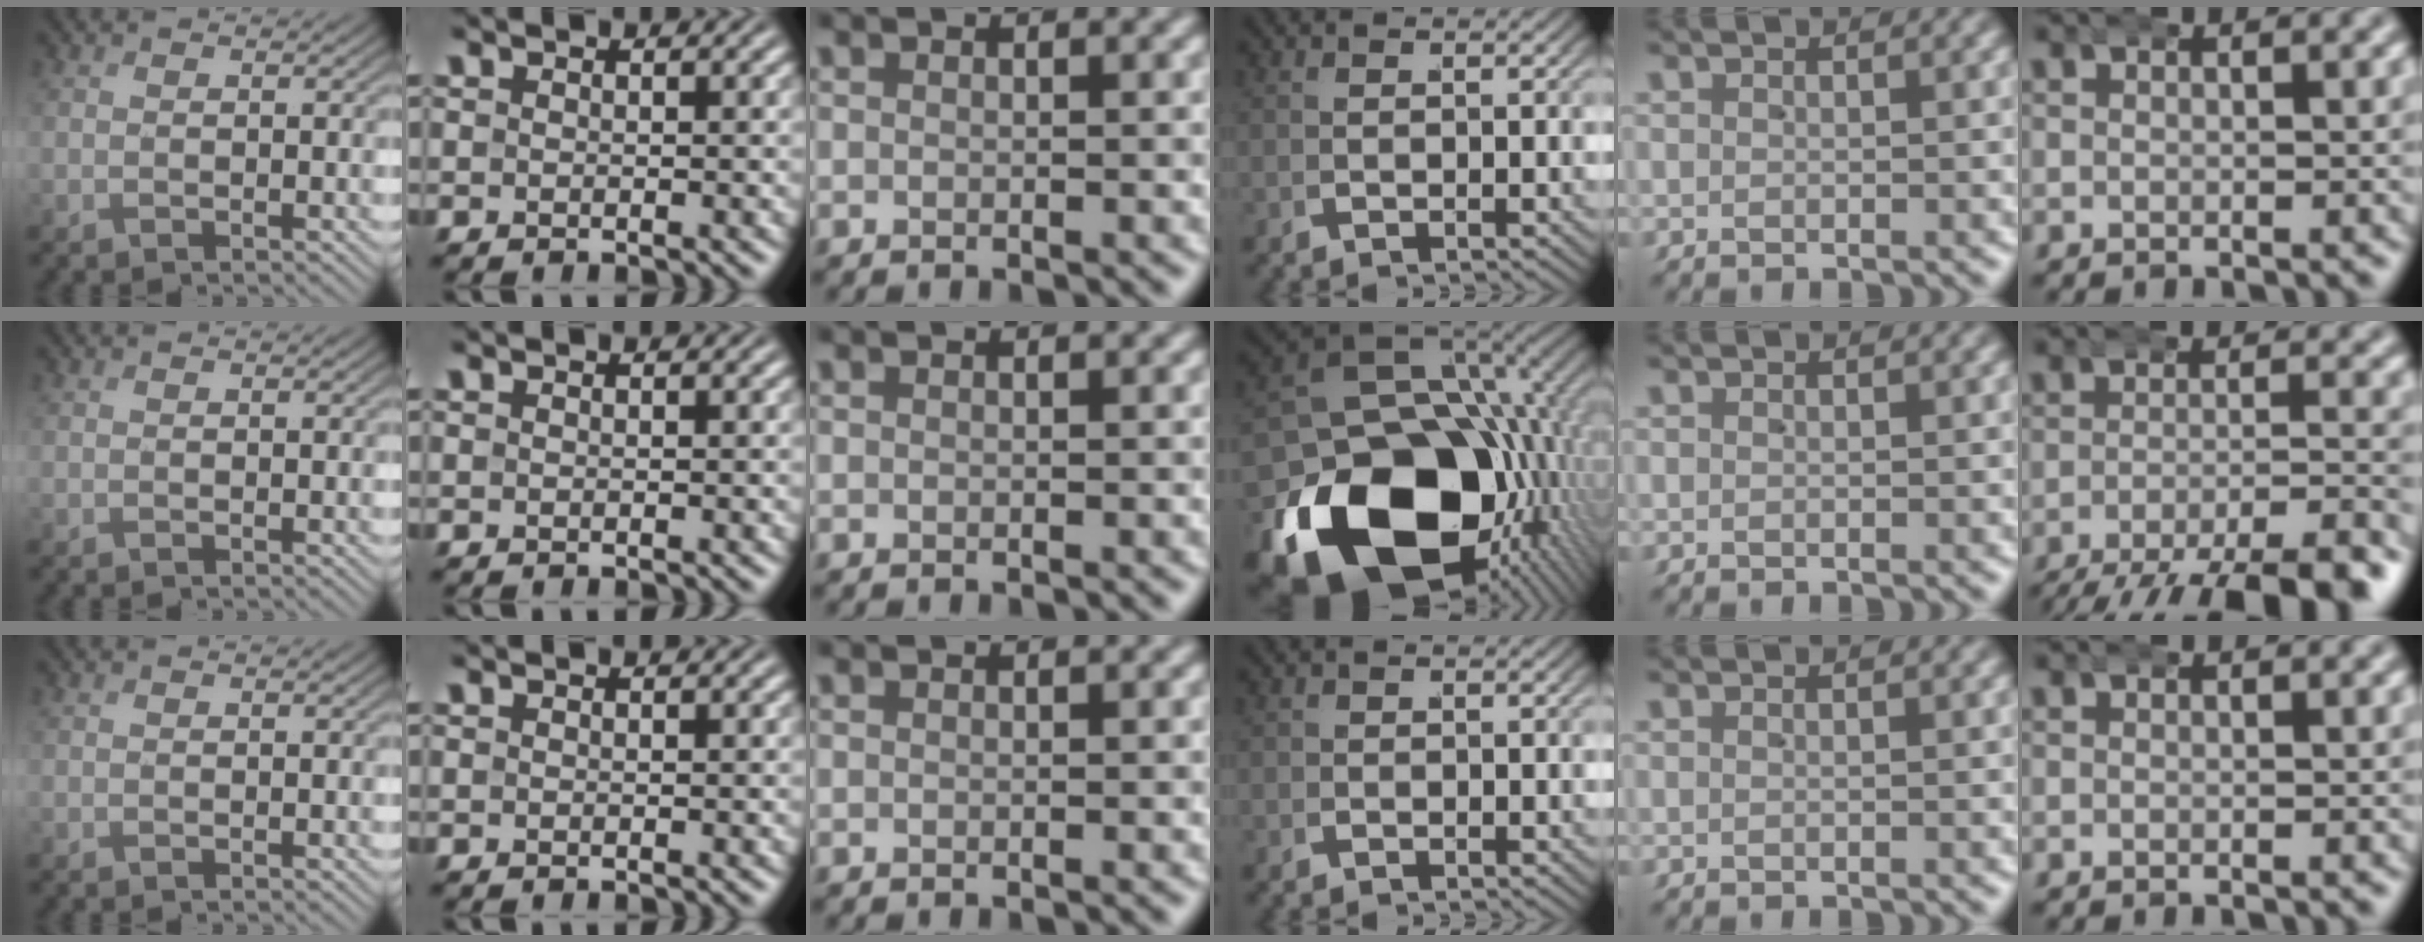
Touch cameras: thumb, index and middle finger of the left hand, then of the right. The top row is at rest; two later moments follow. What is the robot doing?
{"motion": "wrap", "object": "aluminum foil"}